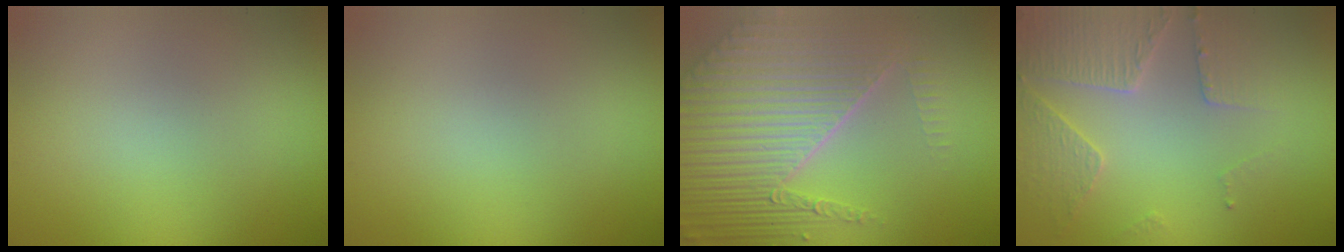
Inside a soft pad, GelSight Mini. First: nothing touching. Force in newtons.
{"total": 0.0}
{"total": 8.9, "press": 5.8, "slide": 6.7}
{"total": 3.7, "press": 3.5, "slide": 1.2}